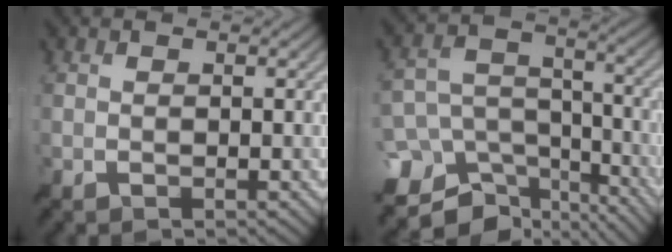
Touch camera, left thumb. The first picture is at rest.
{"total": 14.5, "force": [-9.0, 9.8, 5.9], "torque": [-0.165, -0.035, -0.113]}